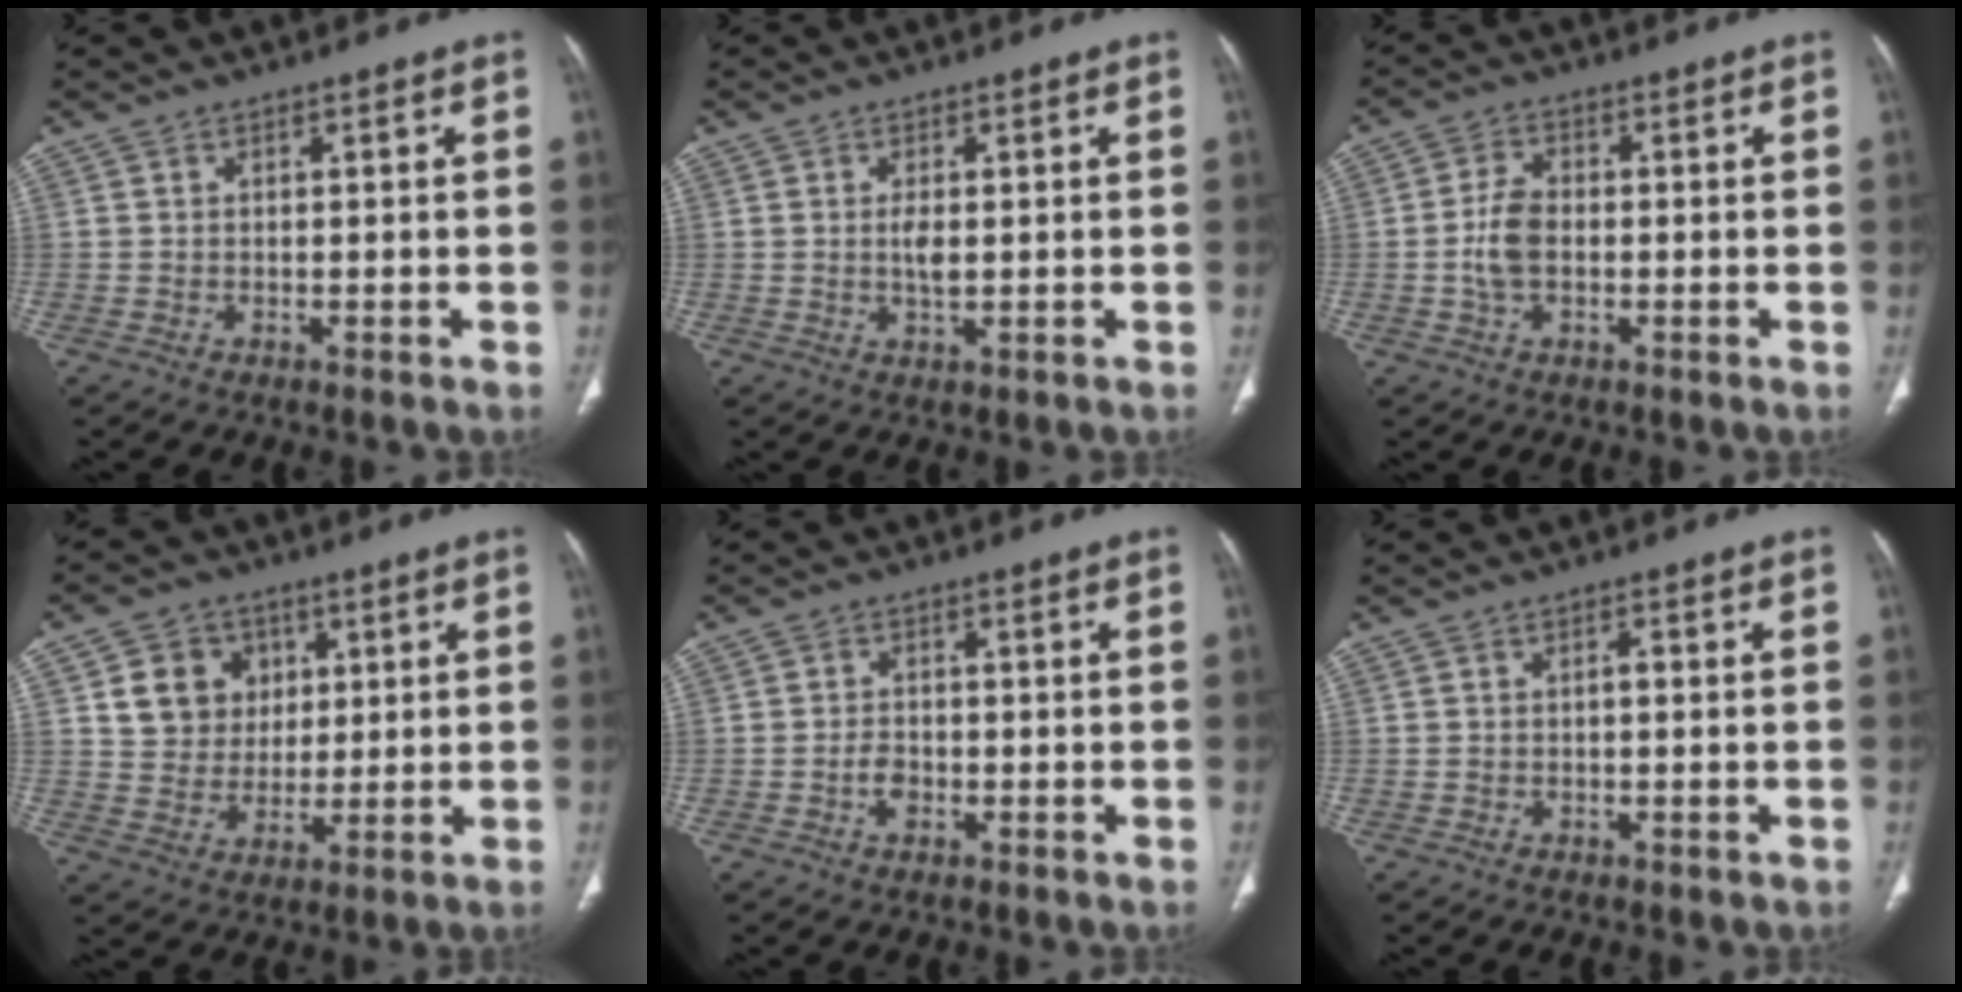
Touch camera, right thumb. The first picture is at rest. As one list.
[{"total": 2.6, "force": [0.2, 1.1, 2.4], "torque": [-0.046, -0.004, 0.005]}, {"total": 5.7, "force": [-0.8, 3.6, 4.4], "torque": [-0.090, 0.012, -0.017]}, {"total": 9.8, "force": [3.1, 8.7, 3.5], "torque": [-0.021, -0.008, 0.058]}, {"total": 2.7, "force": [-1.0, 1.9, 1.6], "torque": [-0.024, 0.009, -0.020]}, {"total": 1.0, "force": [-0.2, 0.6, 0.7], "torque": [-0.011, 0.002, -0.005]}]